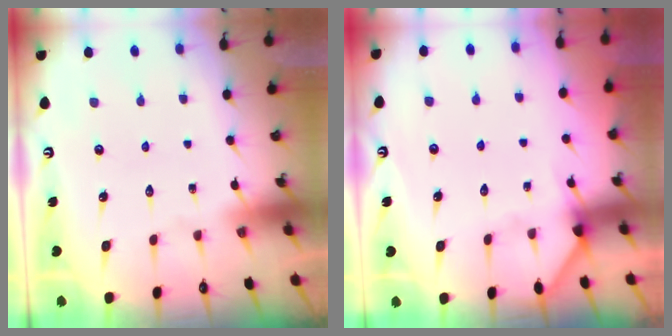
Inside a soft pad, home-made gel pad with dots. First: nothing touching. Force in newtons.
{"total": 3.3, "press": 3.3, "slide": 0.1}